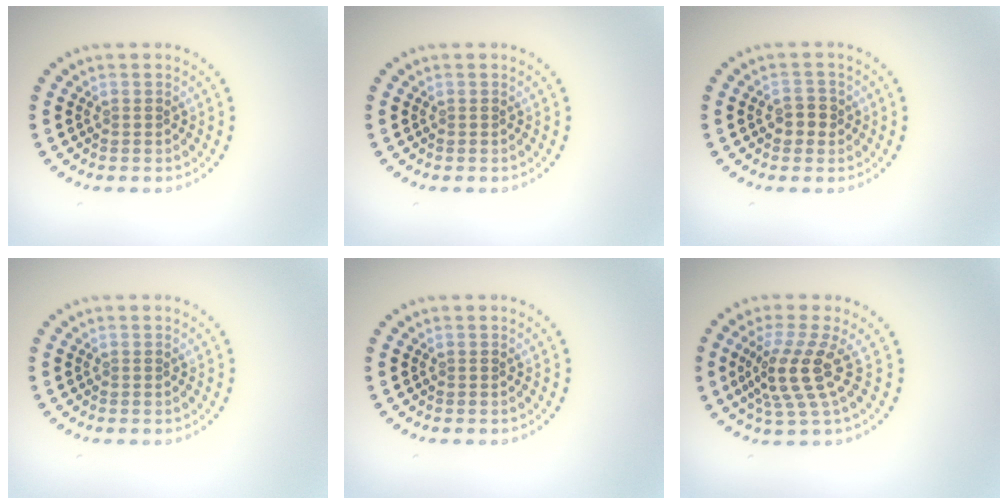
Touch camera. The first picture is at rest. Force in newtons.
{"total": 0.0}
{"total": 1.9, "press": 1.8, "slide": 0.6}
{"total": 0.0}
{"total": 0.0}
{"total": 4.3, "press": 3.1, "slide": 3.0}